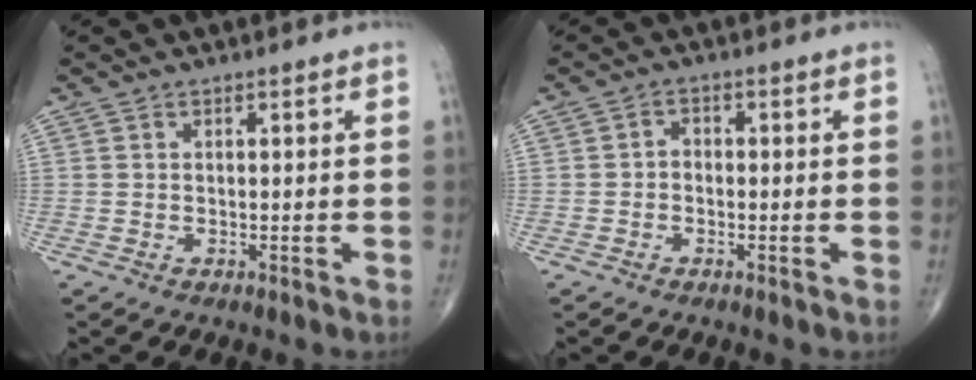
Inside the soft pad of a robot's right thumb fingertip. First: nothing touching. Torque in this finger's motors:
{"motor_torque": [-0.33, 0.25, 0.20, 0.05, 0.00]}